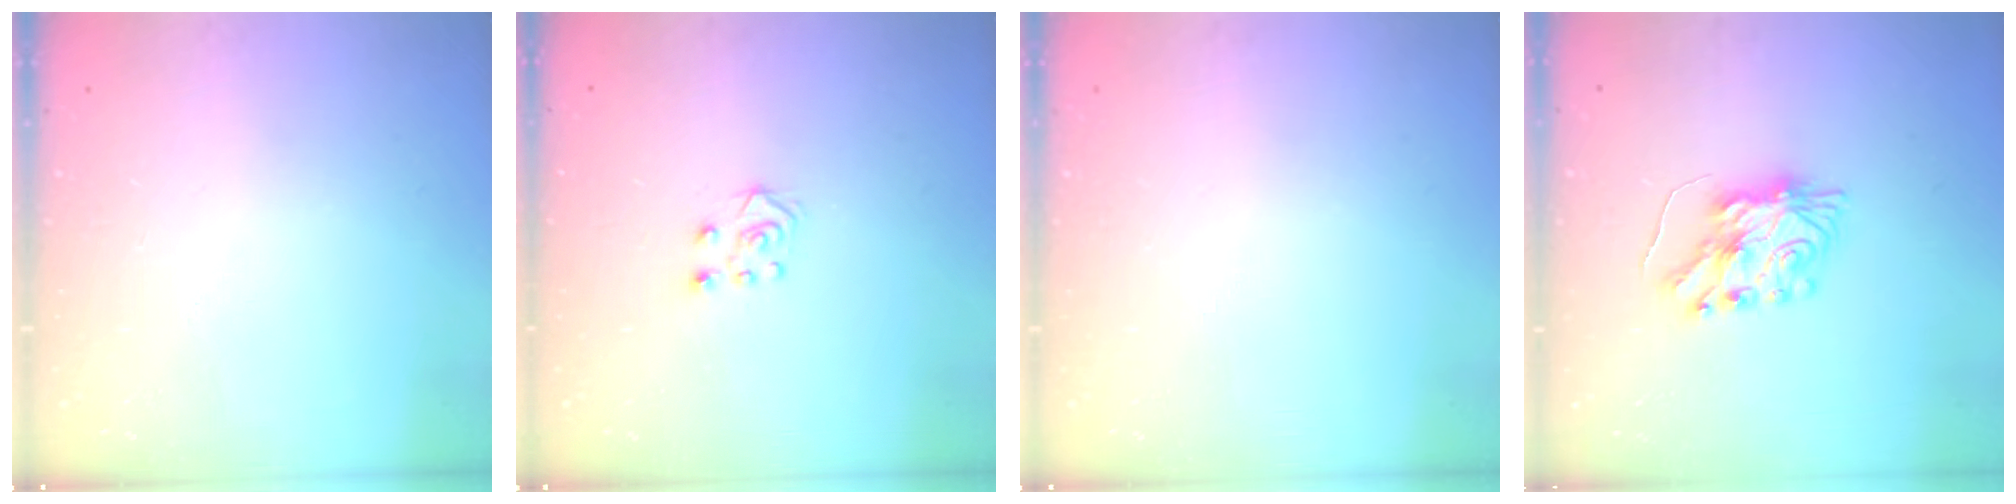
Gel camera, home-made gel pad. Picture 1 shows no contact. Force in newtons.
{"total": 5.2, "press": 5.2, "slide": 0.4}
{"total": 0.0}
{"total": 8.1, "press": 8.1, "slide": 0.6}